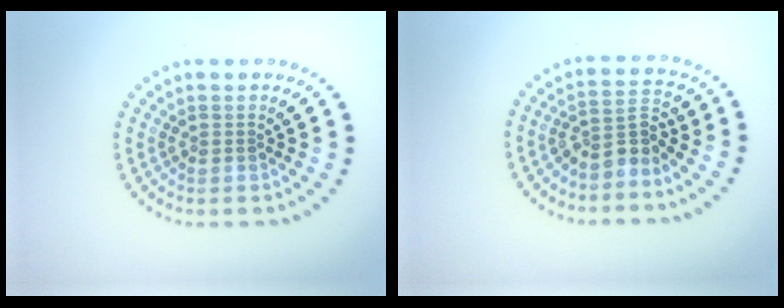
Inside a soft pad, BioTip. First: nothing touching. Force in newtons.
{"total": 2.7, "press": 1.9, "slide": 1.8}